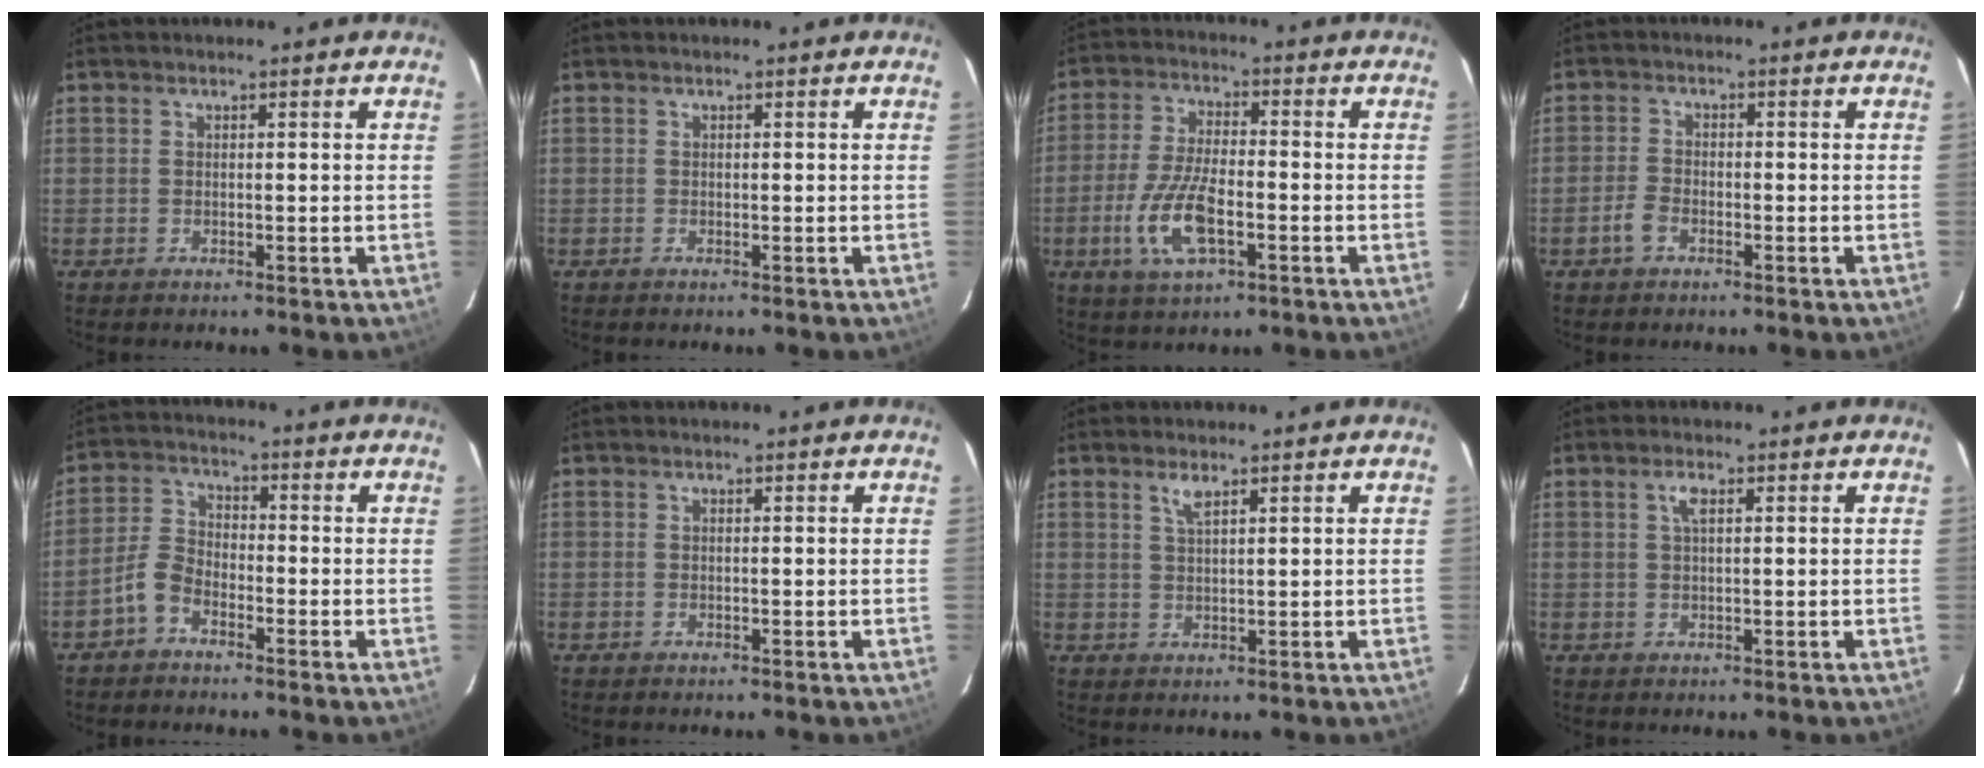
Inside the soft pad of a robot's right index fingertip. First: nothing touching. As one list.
[{"total": 0.0}, {"total": 11.0, "force": [-3.9, 4.1, 9.5], "torque": [-0.203, -0.007, -0.073]}, {"total": 2.9, "force": [-1.8, 1.5, 1.7], "torque": [-0.047, 0.005, -0.037]}, {"total": 4.7, "force": [-3.1, 2.4, 2.5], "torque": [-0.059, 0.016, -0.068]}, {"total": 0.0}, {"total": 2.3, "force": [1.5, 0.5, 1.6], "torque": [-0.032, 0.002, 0.028]}, {"total": 2.0, "force": [0.8, 0.7, 1.8], "torque": [-0.036, 0.006, 0.014]}]